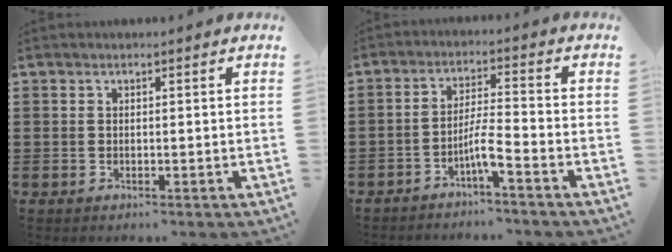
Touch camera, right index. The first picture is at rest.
{"total": 4.7, "force": [-3.1, 0.1, 3.5], "torque": [-0.071, -0.003, -0.062]}